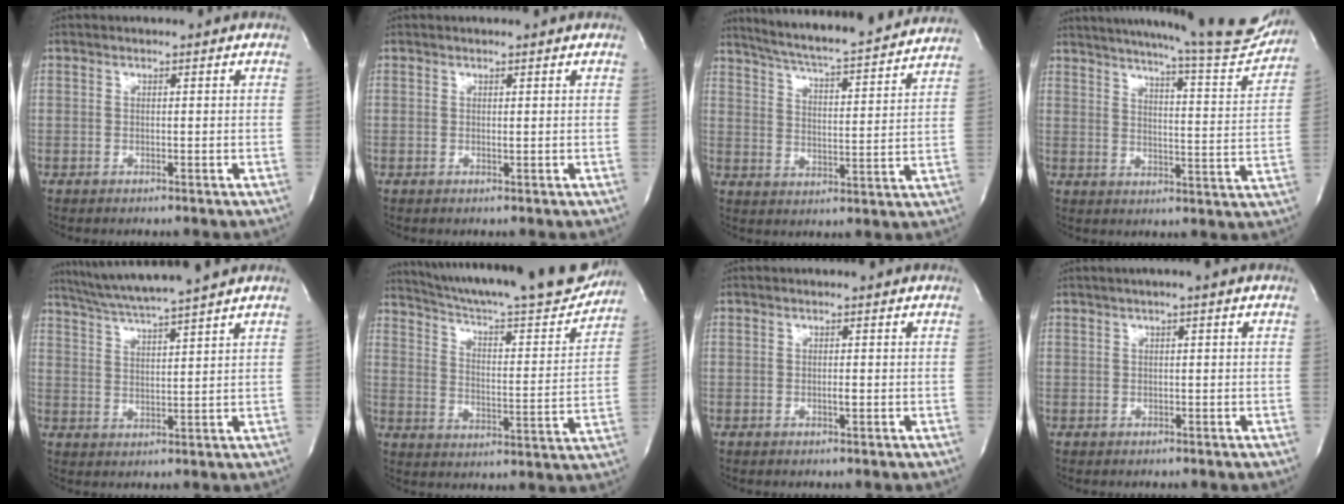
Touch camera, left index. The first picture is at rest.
{"total": 0.6, "force": [0.4, 0.0, 0.4], "torque": [-0.007, 0.000, 0.007]}
{"total": 21.2, "force": [19.5, 1.4, 8.3], "torque": [-0.138, -0.013, 0.266]}
{"total": 22.0, "force": [20.1, 1.0, 8.9], "torque": [-0.135, -0.062, 0.251]}
{"total": 10.3, "force": [9.0, -1.7, 4.5], "torque": [-0.086, 0.011, 0.151]}
{"total": 24.4, "force": [22.2, 2.7, 9.8], "torque": [-0.159, -0.045, 0.302]}
{"total": 0.6, "force": [-0.2, 0.1, 0.6], "torque": [-0.013, -0.001, -0.004]}
{"total": 1.5, "force": [0.7, -0.2, 1.3], "torque": [-0.027, 0.007, 0.011]}